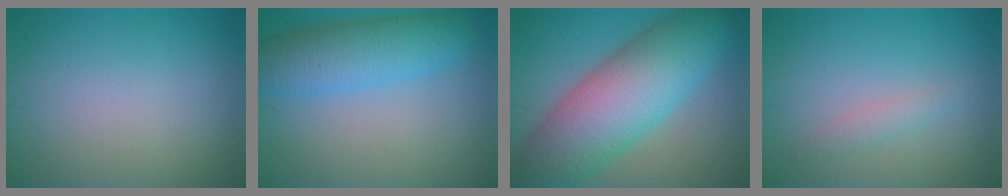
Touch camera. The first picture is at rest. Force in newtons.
{"total": 6.3, "press": 6.3, "slide": 0.4}
{"total": 12.2, "press": 12.2, "slide": 0.2}
{"total": 1.3, "press": 1.3, "slide": 0.0}